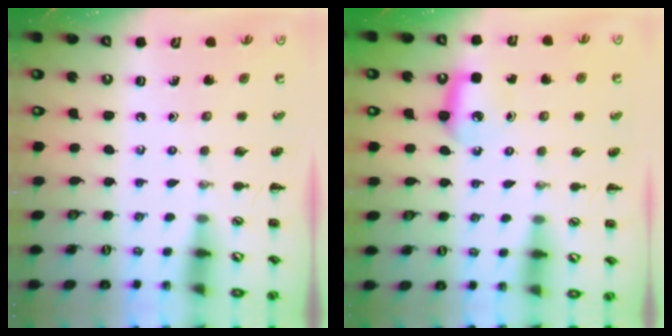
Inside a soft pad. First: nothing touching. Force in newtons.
{"total": 6.3, "press": 6.2, "slide": 1.4}